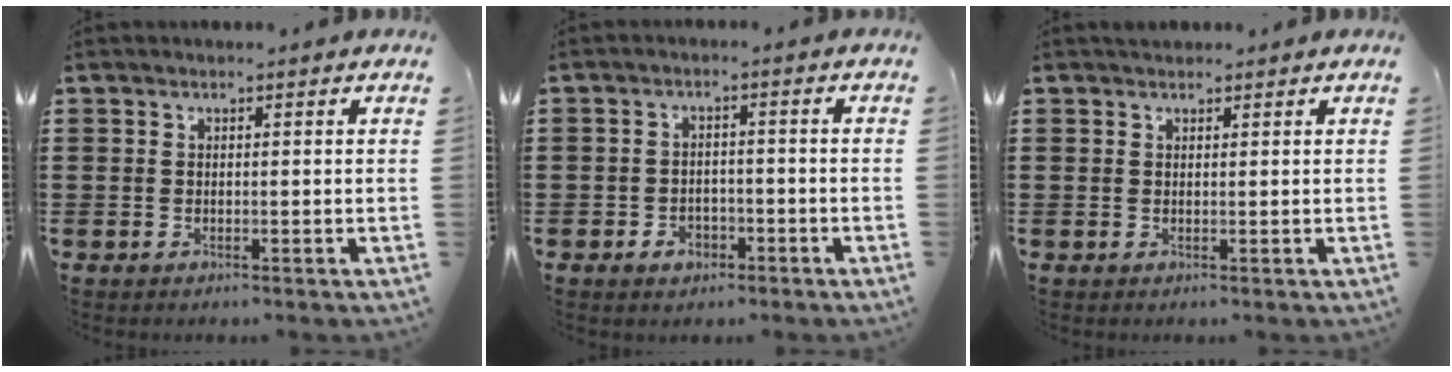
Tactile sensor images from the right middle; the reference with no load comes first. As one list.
[{"total": 2.5, "force": [-1.7, 1.4, 1.2], "torque": [-0.025, -0.001, -0.035]}, {"total": 0.9, "force": [0.9, 0.3, -0.1], "torque": [0.000, 0.001, 0.017]}]